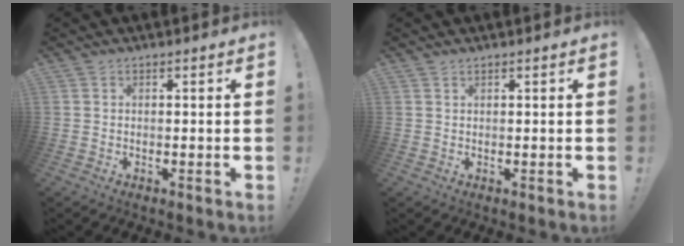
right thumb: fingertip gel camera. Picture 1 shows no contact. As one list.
[{"total": 0.6, "force": [0.5, 0.1, 0.3], "torque": [-0.002, -0.001, 0.009]}]